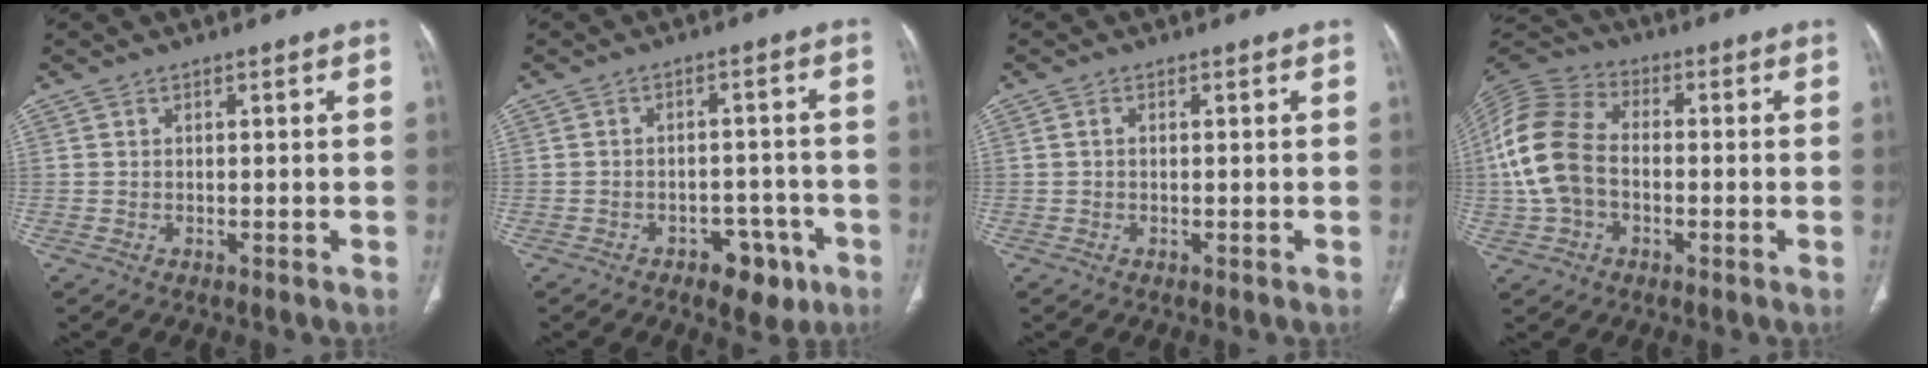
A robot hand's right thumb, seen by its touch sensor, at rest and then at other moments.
{"total": 7.0, "force": [-3.9, 4.2, 4.0], "torque": [-0.024, 0.029, -0.049]}
{"total": 0.8, "force": [0.0, 0.5, 0.5], "torque": [-0.010, 0.001, -0.002]}
{"total": 14.5, "force": [-1.1, 10.2, 10.2], "torque": [-0.216, 0.034, -0.028]}